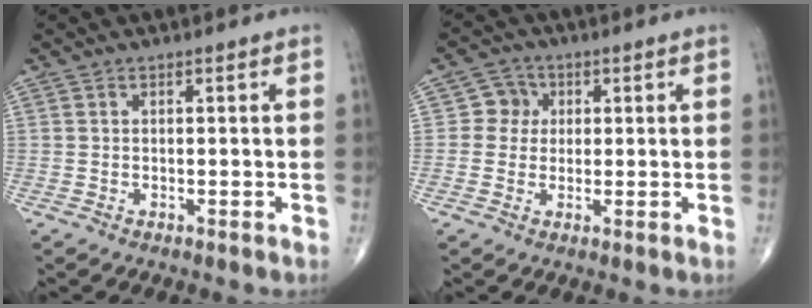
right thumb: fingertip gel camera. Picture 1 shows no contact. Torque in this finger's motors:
{"motor_torque": [-0.42, 0.13, 0.23, 0.18, 0.02]}